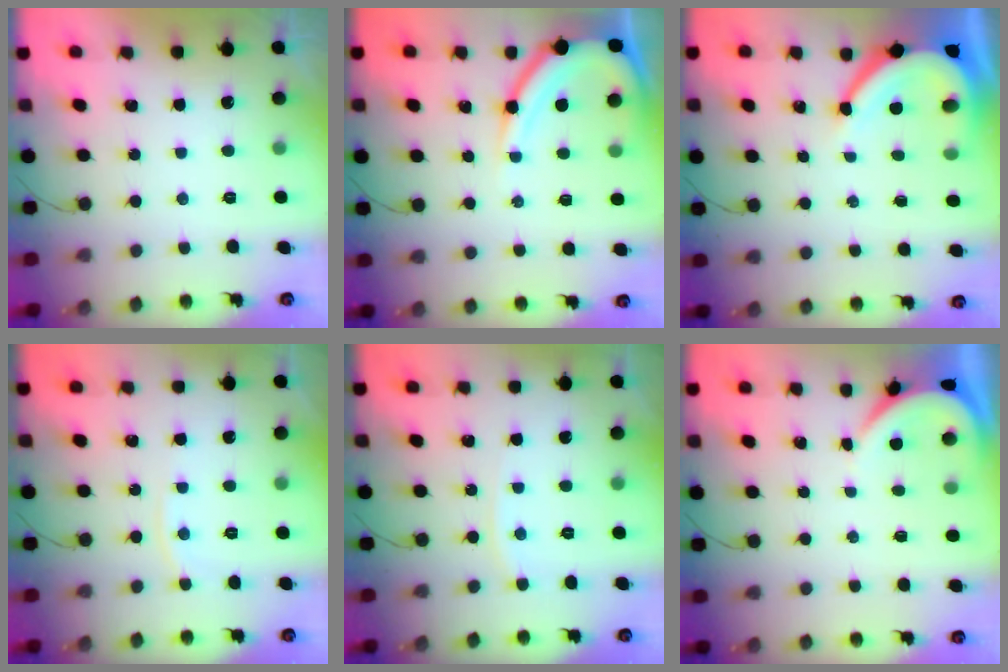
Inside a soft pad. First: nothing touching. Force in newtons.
{"total": 10.5, "press": 10.4, "slide": 1.1}
{"total": 10.6, "press": 10.5, "slide": 1.3}
{"total": 3.3, "press": 3.3, "slide": 0.5}
{"total": 3.9, "press": 3.9, "slide": 0.5}
{"total": 3.7, "press": 3.6, "slide": 0.2}